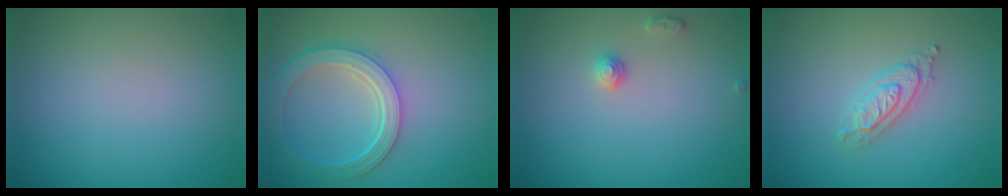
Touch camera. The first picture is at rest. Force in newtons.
{"total": 5.1, "press": 4.0, "slide": 3.1}
{"total": 1.2, "press": 1.2, "slide": 0.0}
{"total": 2.2, "press": 2.1, "slide": 0.5}